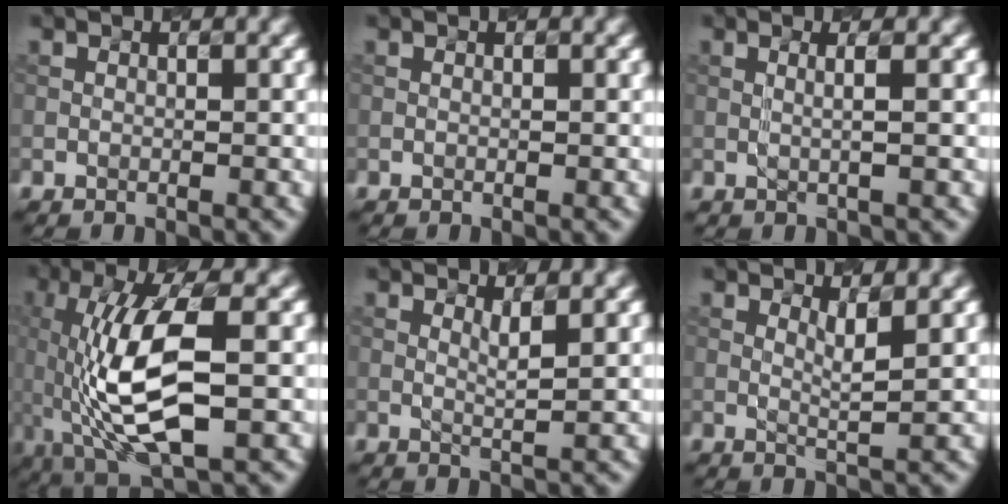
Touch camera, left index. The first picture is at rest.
{"total": 0.0}
{"total": 1.4, "force": [0.0, 0.2, 1.4], "torque": [-0.030, 0.009, 0.000]}
{"total": 9.0, "force": [-1.7, 3.0, 8.3], "torque": [-0.166, 0.014, -0.020]}
{"total": 1.2, "force": [0.5, 0.0, 1.0], "torque": [-0.019, -0.001, 0.017]}
{"total": 1.6, "force": [0.6, 0.1, 1.4], "torque": [-0.025, -0.003, 0.021]}